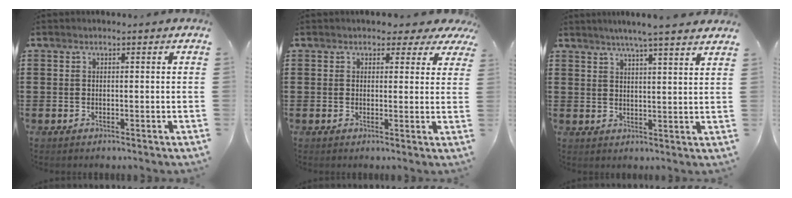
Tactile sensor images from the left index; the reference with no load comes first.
{"total": 2.0, "force": [1.2, 1.4, 0.8], "torque": [-0.009, 0.001, 0.017]}
{"total": 4.6, "force": [4.1, -0.8, 2.1], "torque": [-0.052, -0.012, 0.070]}